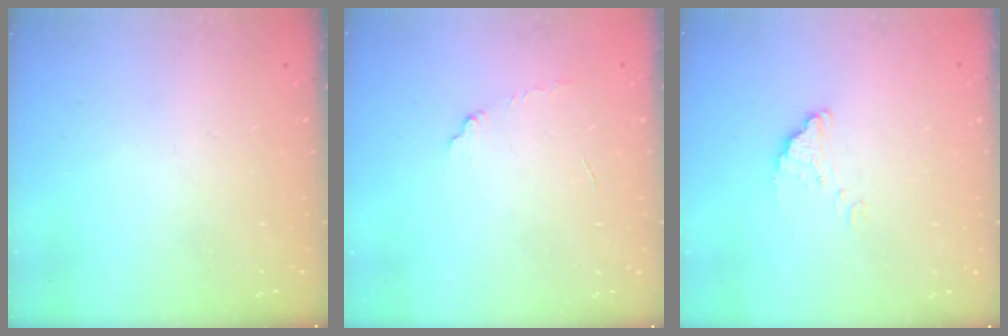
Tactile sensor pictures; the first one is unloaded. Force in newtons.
{"total": 4.8, "press": 4.8, "slide": 0.3}
{"total": 1.5, "press": 1.5, "slide": 0.1}